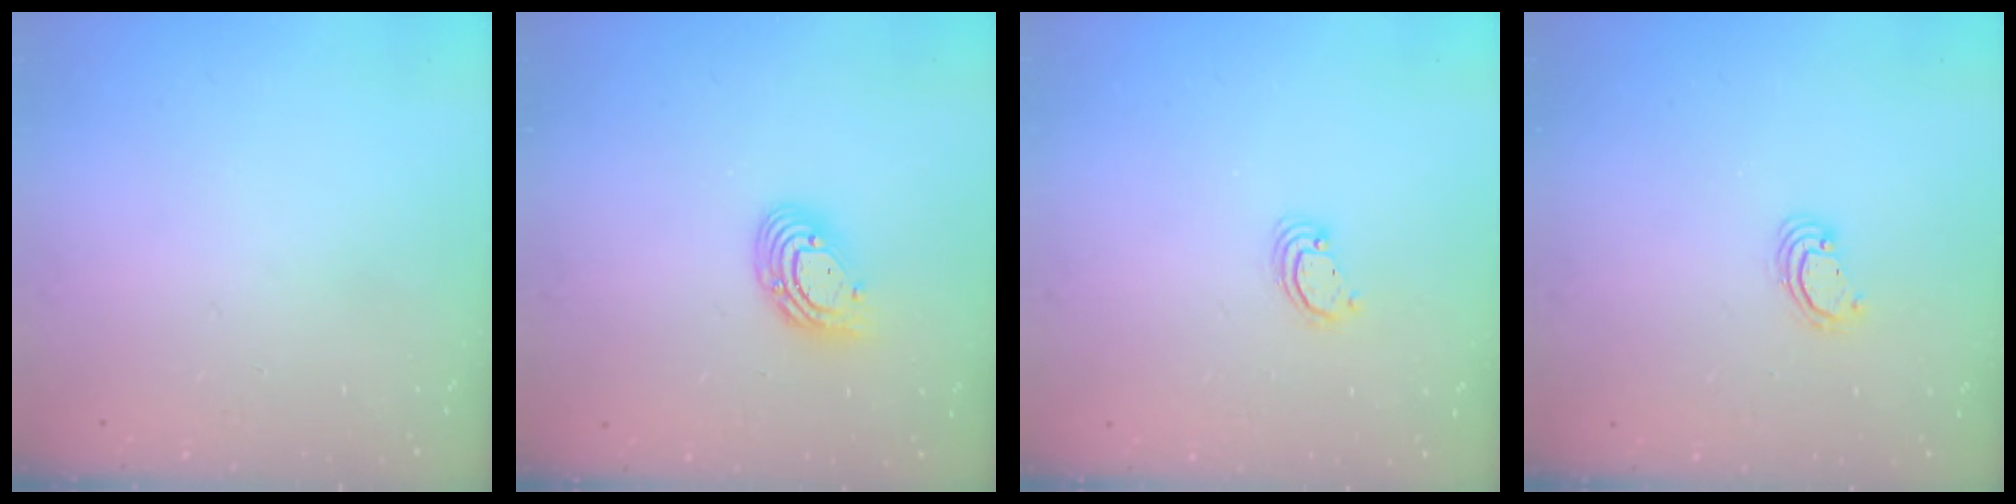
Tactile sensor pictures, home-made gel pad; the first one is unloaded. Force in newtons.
{"total": 9.9, "press": 9.9, "slide": 1.1}
{"total": 2.6, "press": 2.6, "slide": 0.2}
{"total": 3.0, "press": 3.0, "slide": 0.3}